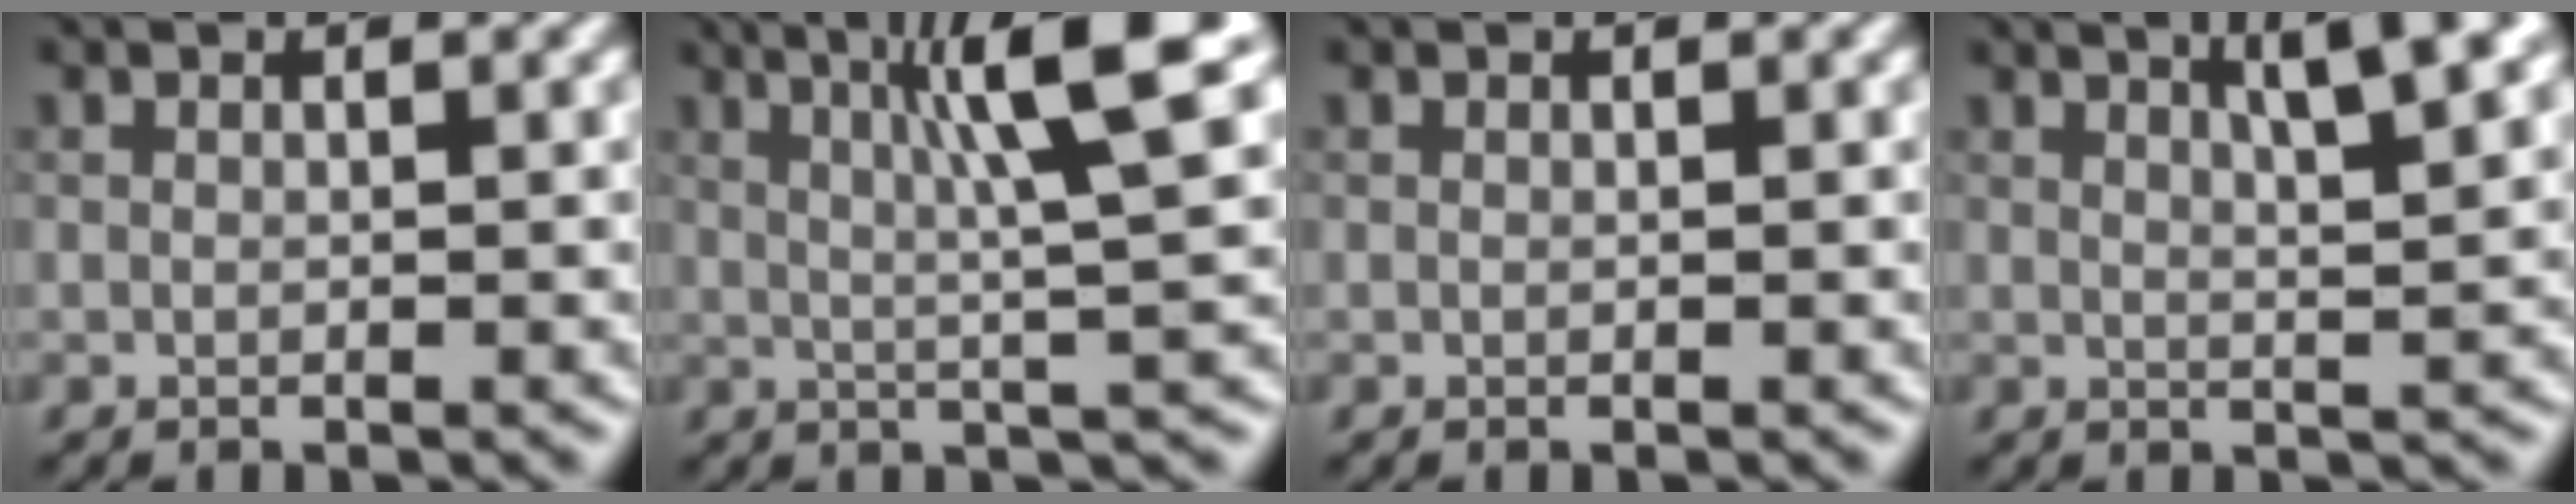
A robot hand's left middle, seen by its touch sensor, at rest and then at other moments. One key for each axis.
{"total": 8.5, "fx": 2.9, "fy": 1.0, "fz": 7.9, "tx": -0.110, "ty": 0.015, "tz": 0.043}
{"total": 0.0}
{"total": 5.1, "fx": 2.9, "fy": 0.9, "fz": 4.1, "tx": -0.049, "ty": 0.009, "tz": 0.041}